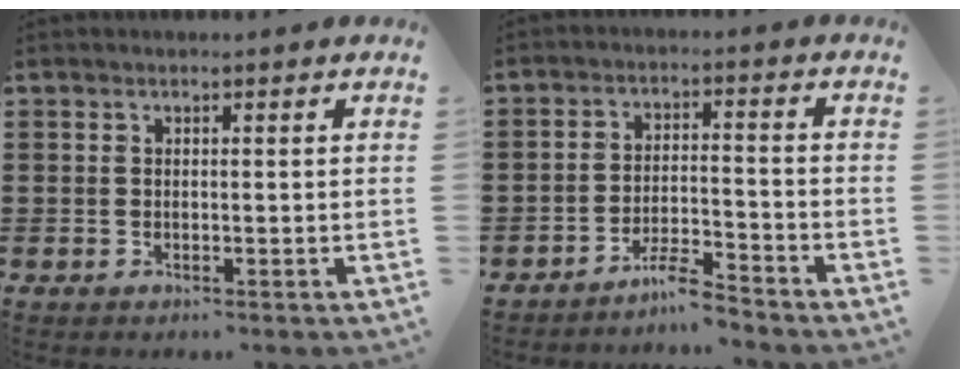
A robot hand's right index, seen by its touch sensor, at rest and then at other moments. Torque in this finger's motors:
{"motor_torque": [-0.18, -0.21, -1.05, -0.21]}